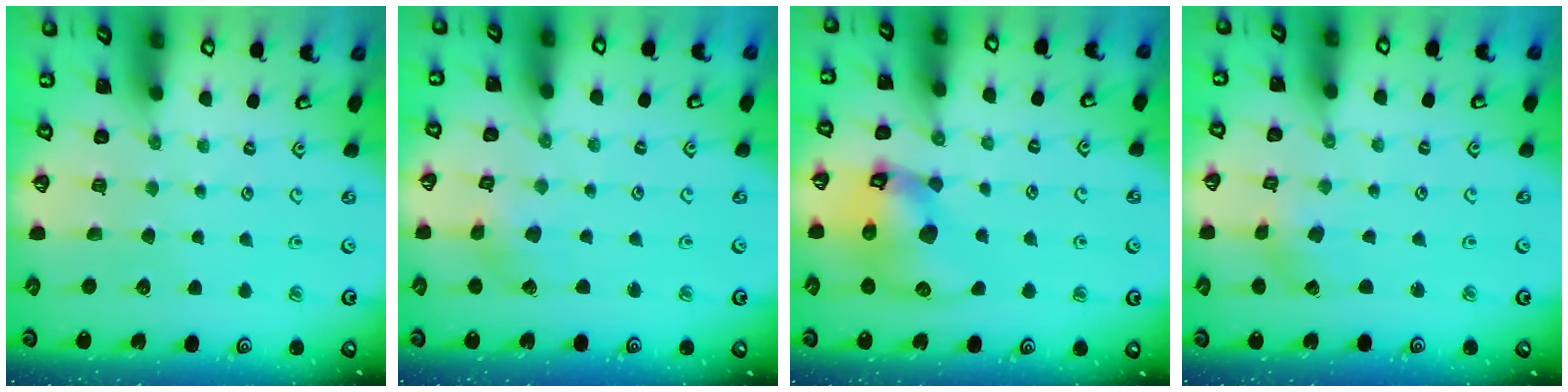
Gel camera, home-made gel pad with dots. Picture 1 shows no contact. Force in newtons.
{"total": 2.6, "press": 2.6, "slide": 0.2}
{"total": 14.1, "press": 13.9, "slide": 2.1}
{"total": 0.5, "press": 0.5, "slide": 0.2}